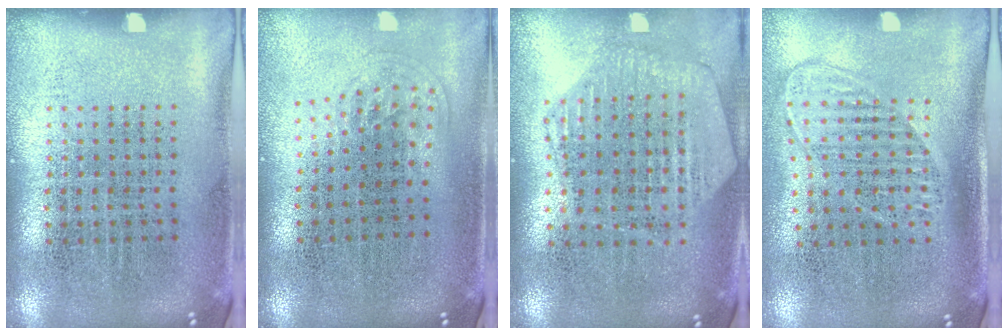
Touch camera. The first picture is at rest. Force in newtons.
{"total": 1.0, "press": 0.7, "slide": 0.8}
{"total": 1.1, "press": 1.1, "slide": 0.1}
{"total": 1.5, "press": 1.2, "slide": 0.8}